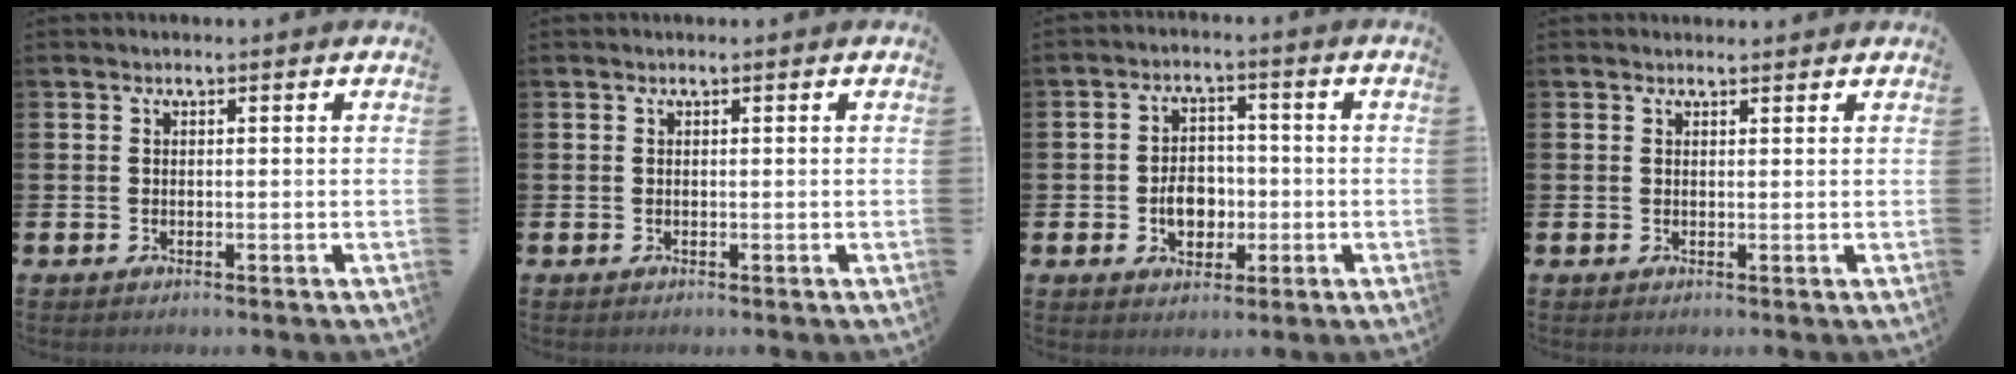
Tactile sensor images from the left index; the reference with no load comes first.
{"total": 0.0}
{"total": 4.9, "force": [-1.0, 3.7, 3.1], "torque": [-0.047, 0.002, -0.025]}
{"total": 1.1, "force": [1.0, 0.3, 0.0], "torque": [0.008, -0.001, 0.017]}